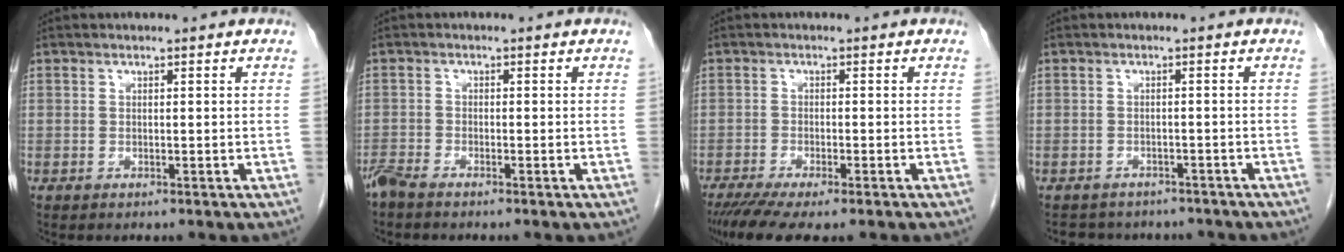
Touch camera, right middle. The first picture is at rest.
{"total": 2.2, "force": [-2.0, 0.0, 0.8], "torque": [-0.022, -0.006, -0.043]}
{"total": 7.2, "force": [-5.5, 0.9, 4.6], "torque": [-0.071, -0.017, -0.088]}
{"total": 7.4, "force": [-6.6, 3.2, 1.3], "torque": [-0.021, 0.006, -0.075]}